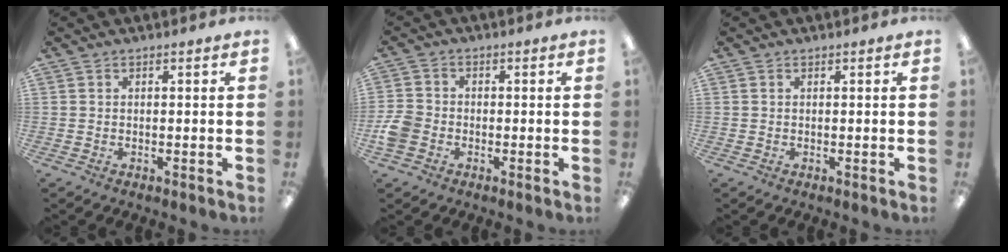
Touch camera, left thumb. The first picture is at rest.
{"total": 5.3, "force": [-1.8, 4.2, 2.6], "torque": [-0.052, 0.013, -0.032]}
{"total": 0.0}